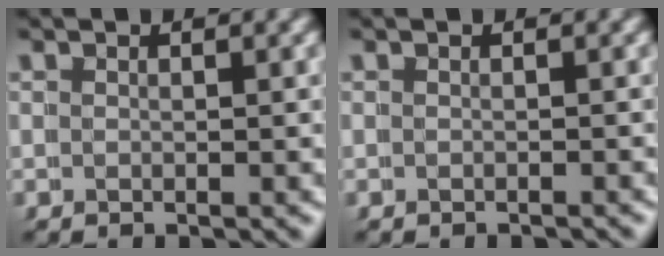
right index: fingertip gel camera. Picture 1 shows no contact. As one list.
[{"total": 1.0, "force": [-0.9, 0.1, -0.1], "torque": [0.001, -0.002, -0.015]}]